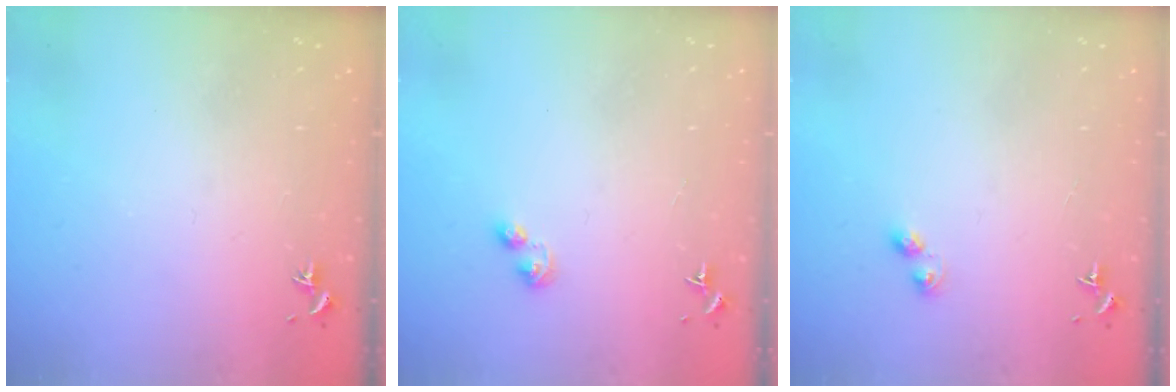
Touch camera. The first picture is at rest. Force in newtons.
{"total": 3.2, "press": 3.2, "slide": 0.5}
{"total": 4.1, "press": 4.0, "slide": 0.6}